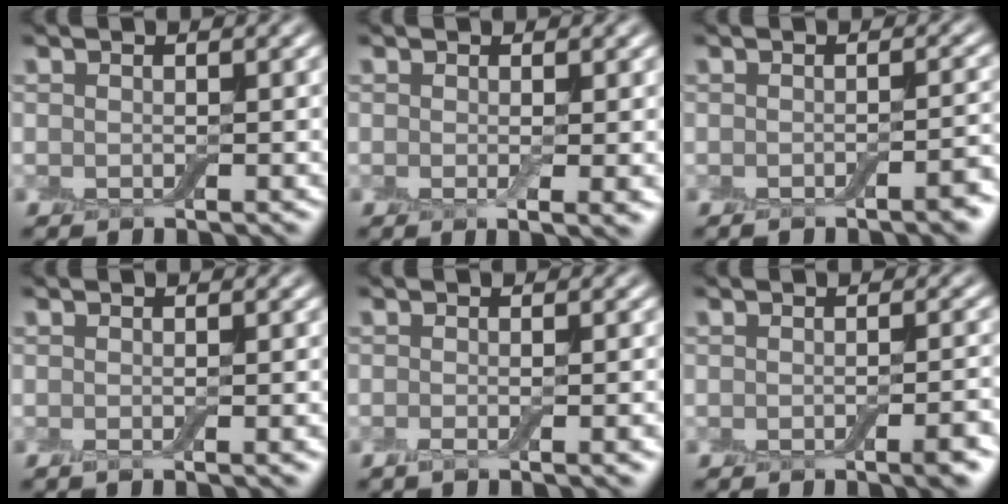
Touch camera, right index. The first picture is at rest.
{"total": 2.0, "force": [0.0, 0.3, 2.0], "torque": [-0.027, -0.008, 0.002]}
{"total": 2.3, "force": [-1.2, 0.6, 1.9], "torque": [-0.019, 0.003, -0.020]}
{"total": 1.9, "force": [-0.6, 0.5, 1.7], "torque": [-0.014, -0.001, -0.009]}
{"total": 2.9, "force": [-1.1, 1.1, 2.5], "torque": [-0.016, 0.000, -0.017]}
{"total": 2.5, "force": [-1.0, 0.6, 2.2], "torque": [-0.023, 0.003, -0.017]}